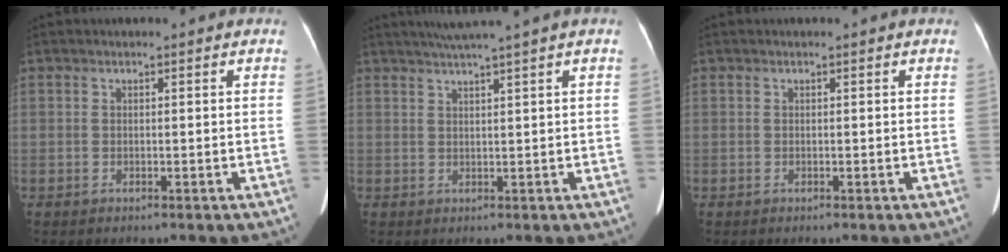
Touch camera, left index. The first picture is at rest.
{"total": 4.4, "force": [3.4, -1.2, 2.5], "torque": [-0.041, 0.014, 0.062]}
{"total": 0.0}